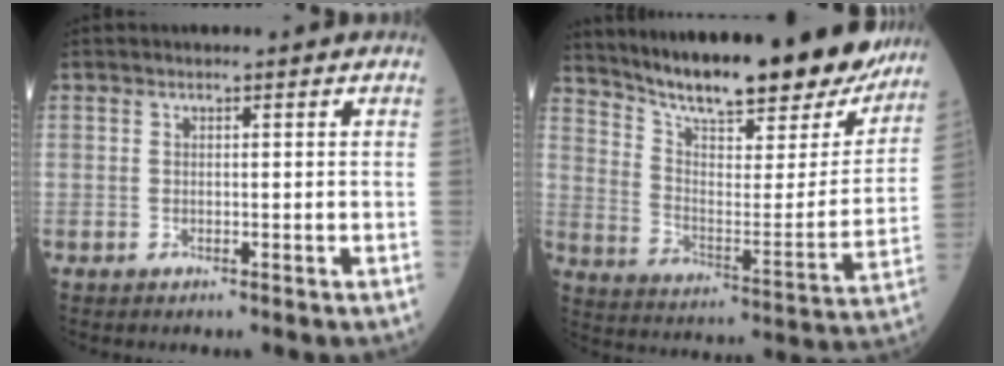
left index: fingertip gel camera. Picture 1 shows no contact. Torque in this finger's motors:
{"motor_torque": [0.48, -0.84, 0.94, 0.08]}